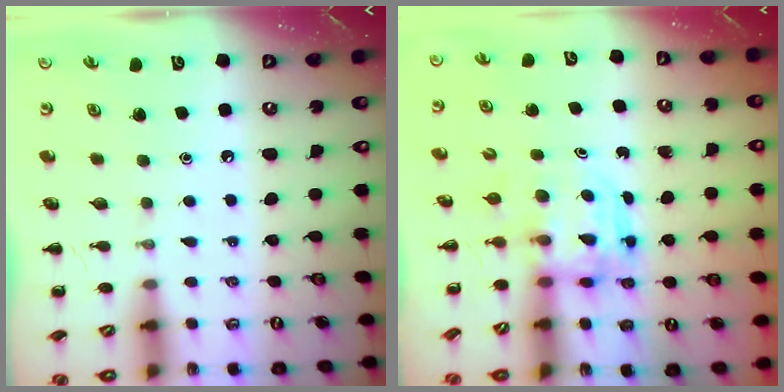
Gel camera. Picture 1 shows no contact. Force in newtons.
{"total": 3.8, "press": 3.8, "slide": 0.2}